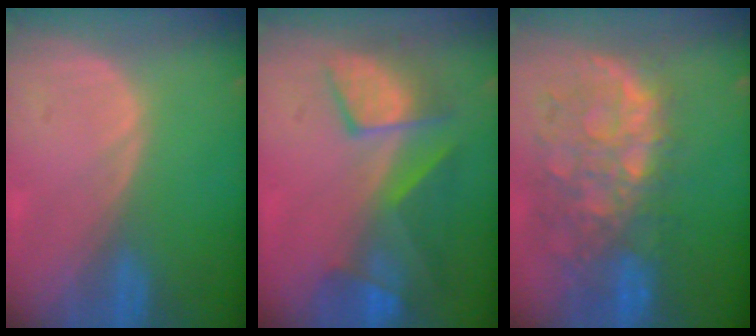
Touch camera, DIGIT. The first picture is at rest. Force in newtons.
{"total": 8.8, "press": 8.2, "slide": 3.2}
{"total": 11.2, "press": 9.8, "slide": 5.5}